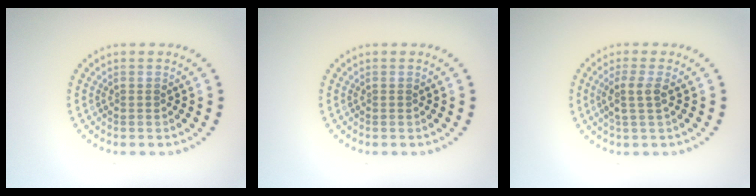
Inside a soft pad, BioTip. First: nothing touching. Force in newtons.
{"total": 0.0}
{"total": 2.1, "press": 1.7, "slide": 1.2}